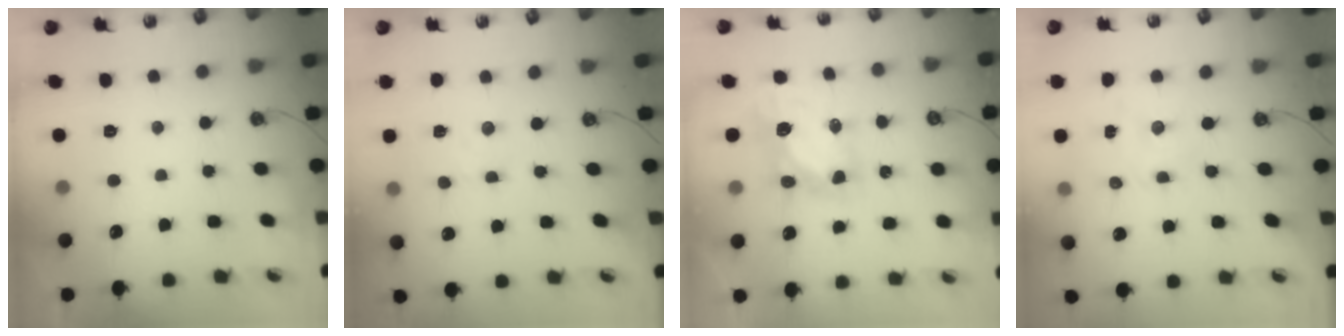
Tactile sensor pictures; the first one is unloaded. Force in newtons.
{"total": 2.8, "press": 2.8, "slide": 0.4}
{"total": 7.5, "press": 7.5, "slide": 0.6}
{"total": 1.8, "press": 1.8, "slide": 0.0}